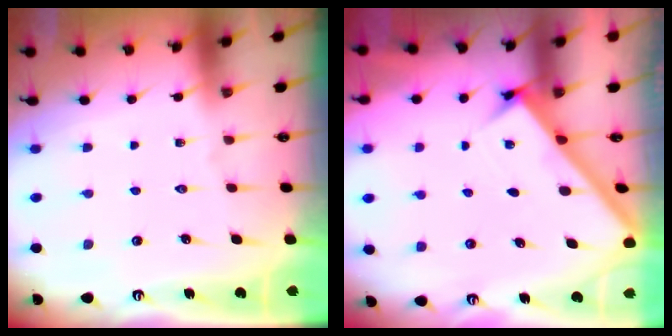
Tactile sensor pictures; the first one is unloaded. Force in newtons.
{"total": 2.7, "press": 2.6, "slide": 0.3}